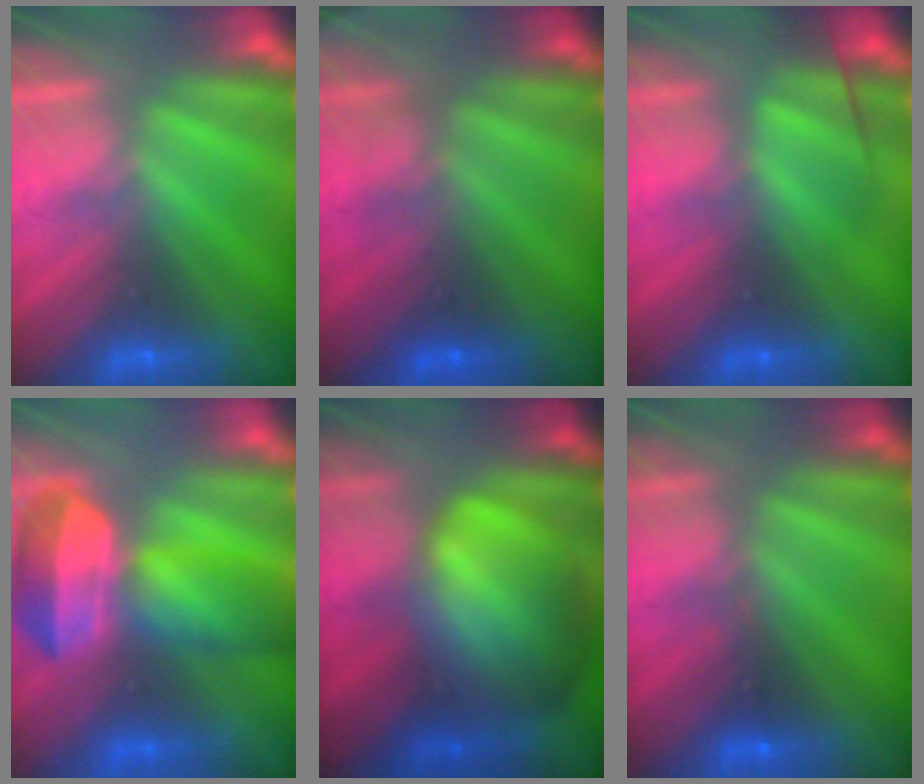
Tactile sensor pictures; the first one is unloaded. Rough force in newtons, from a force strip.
{"total": 2.8}
{"total": 2.9}
{"total": 10.2}
{"total": 9.4}
{"total": 2.5}